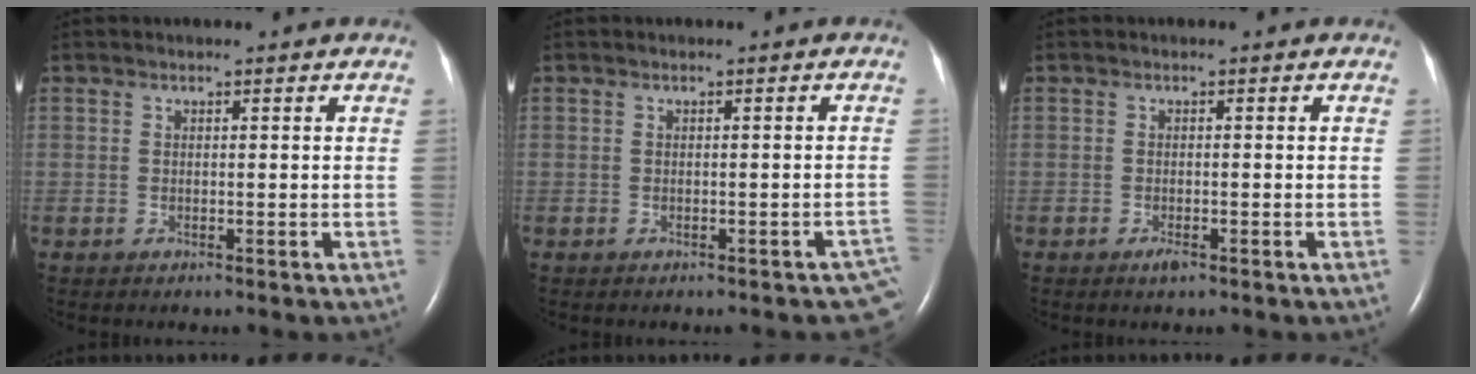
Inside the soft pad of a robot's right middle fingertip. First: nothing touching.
{"total": 3.4, "force": [-2.7, 1.2, 1.5], "torque": [0.002, 0.001, -0.028]}
{"total": 1.2, "force": [-0.8, 0.3, 0.8], "torque": [-0.018, -0.002, -0.011]}